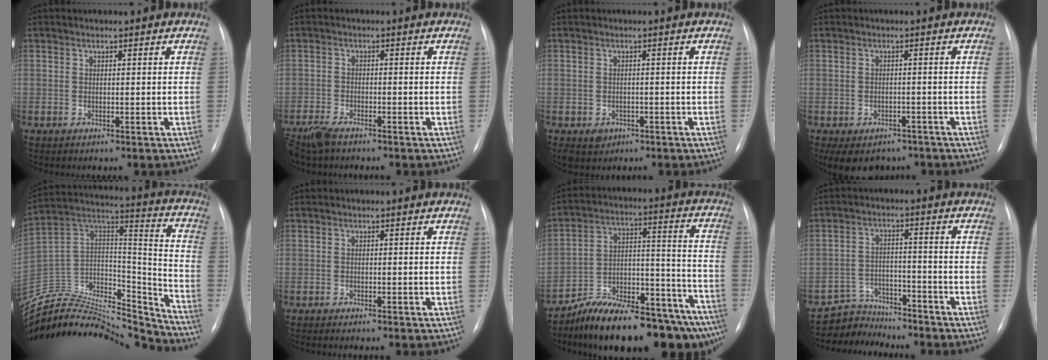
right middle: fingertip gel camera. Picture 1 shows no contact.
{"total": 4.7, "force": [-3.9, 1.3, 2.4], "torque": [-0.050, -0.013, -0.068]}
{"total": 3.0, "force": [-1.3, 2.6, 0.7], "torque": [-0.008, 0.001, -0.009]}
{"total": 8.6, "force": [-6.2, 5.3, 2.8], "torque": [-0.048, 0.003, -0.076]}
{"total": 26.1, "force": [-25.2, 4.2, 5.1], "torque": [-0.112, 0.037, -0.407]}
{"total": 1.2, "force": [-1.0, 0.0, 0.7], "torque": [-0.008, -0.002, -0.011]}
{"total": 22.4, "force": [-18.1, 6.5, 11.4], "torque": [-0.113, 0.051, -0.279]}
{"total": 7.0, "force": [-6.7, 1.7, -1.1], "torque": [0.017, 0.019, -0.117]}